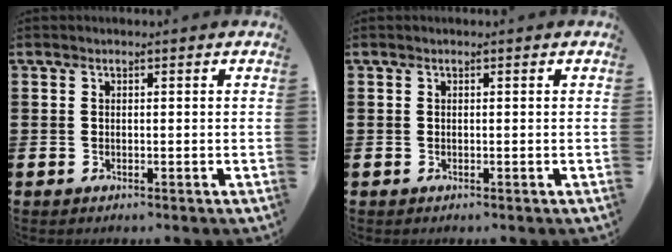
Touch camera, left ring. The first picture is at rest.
{"total": 0.0}